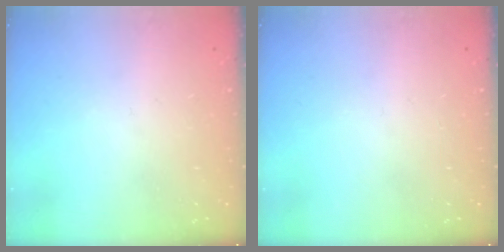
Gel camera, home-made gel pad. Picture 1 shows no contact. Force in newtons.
{"total": 0.0}